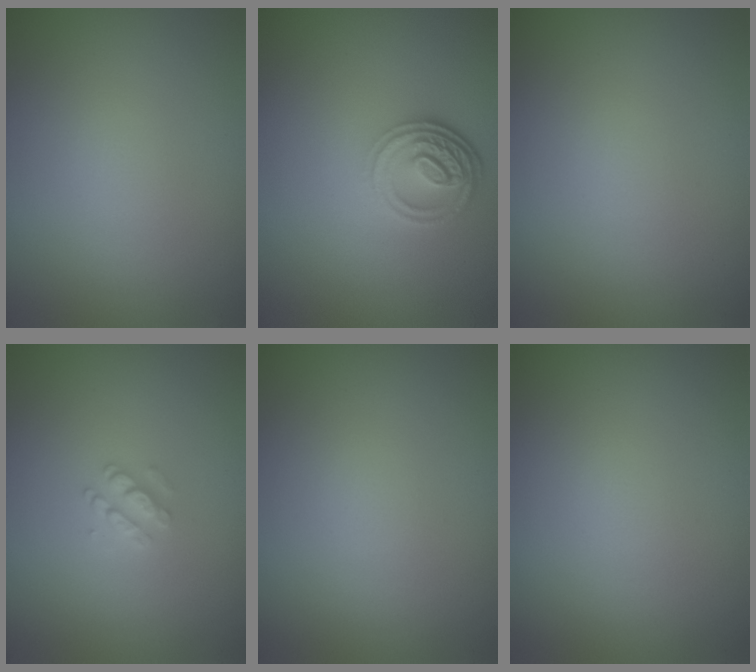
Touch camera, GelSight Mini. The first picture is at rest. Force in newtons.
{"total": 4.2, "press": 3.2, "slide": 2.7}
{"total": 0.0}
{"total": 1.6, "press": 1.6, "slide": 0.3}
{"total": 0.0}
{"total": 0.0}